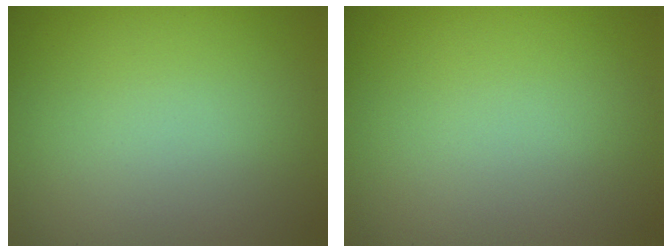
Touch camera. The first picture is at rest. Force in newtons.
{"total": 0.0}